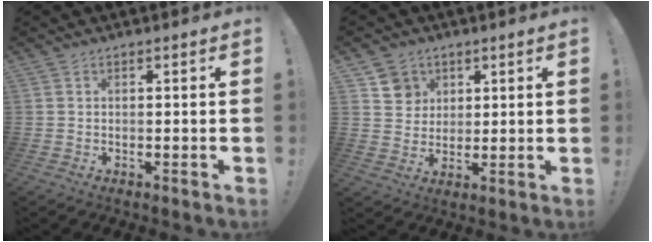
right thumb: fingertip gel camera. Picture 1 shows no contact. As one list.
[{"total": 7.4, "force": [3.7, 6.3, 0.9], "torque": [-0.001, -0.026, 0.073]}]